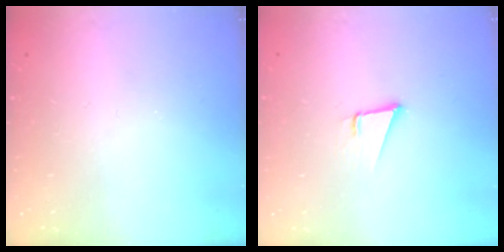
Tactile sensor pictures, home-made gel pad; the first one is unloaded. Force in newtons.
{"total": 3.6, "press": 2.7, "slide": 2.4}